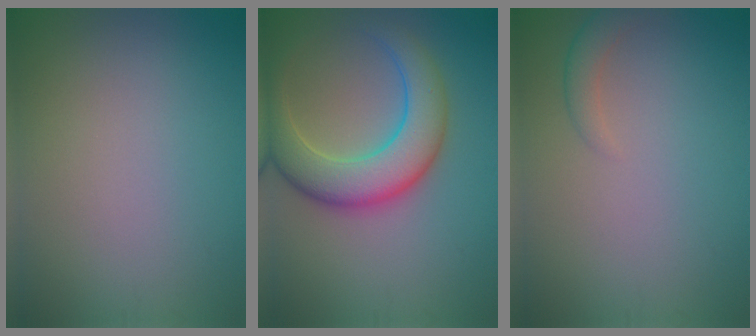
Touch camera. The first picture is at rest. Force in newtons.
{"total": 7.6, "press": 7.6, "slide": 0.3}
{"total": 1.5, "press": 1.5, "slide": 0.1}